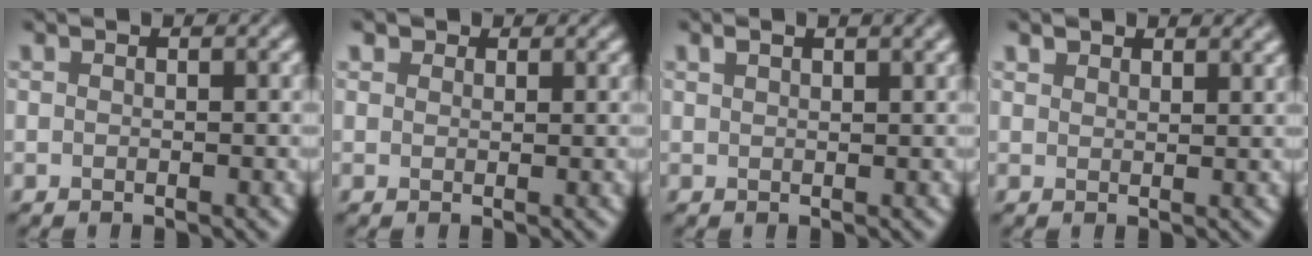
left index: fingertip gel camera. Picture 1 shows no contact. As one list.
[{"total": 1.6, "force": [1.3, 0.9, 0.4], "torque": [-0.015, -0.007, 0.023]}, {"total": 1.8, "force": [1.3, 0.3, 1.2], "torque": [-0.021, 0.007, 0.026]}, {"total": 2.3, "force": [2.1, 0.8, 0.4], "torque": [-0.019, 0.004, 0.032]}]